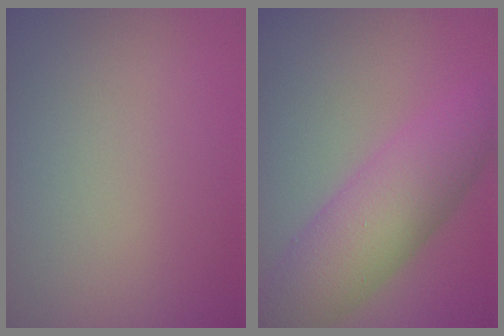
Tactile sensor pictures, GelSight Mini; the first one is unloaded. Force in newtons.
{"total": 7.7, "press": 7.7, "slide": 0.2}